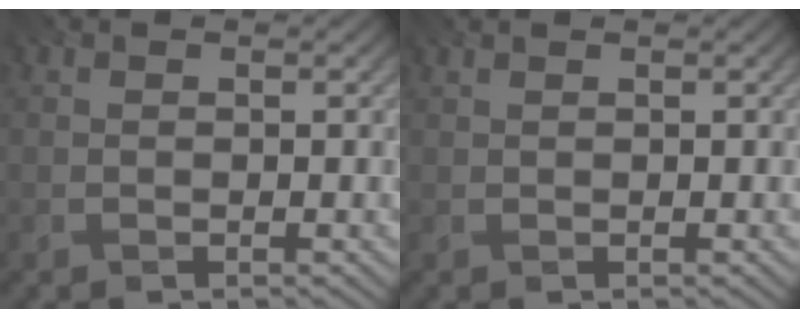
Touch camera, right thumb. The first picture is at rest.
{"total": 0.6, "force": [0.5, -0.2, 0.2], "torque": [-0.005, 0.000, 0.007]}